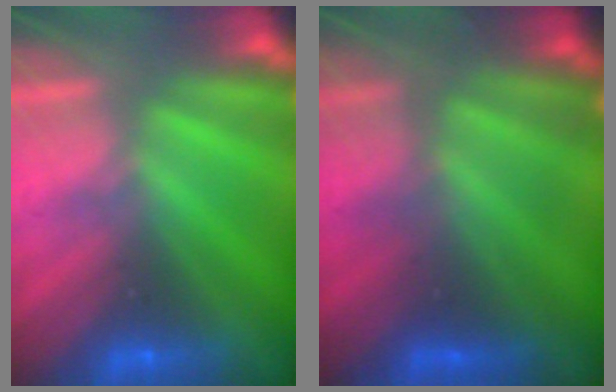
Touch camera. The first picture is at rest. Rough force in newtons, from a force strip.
{"total": 4.6}